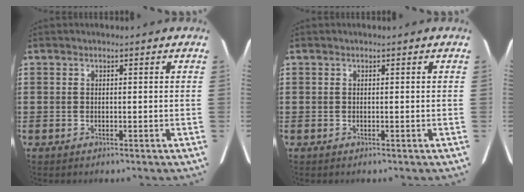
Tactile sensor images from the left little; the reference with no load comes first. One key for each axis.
{"total": 0.0}